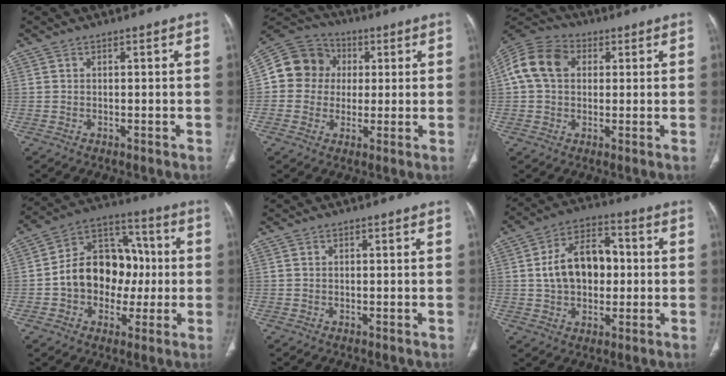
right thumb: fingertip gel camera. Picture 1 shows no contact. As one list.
[{"total": 12.0, "force": [1.4, 11.1, 4.2], "torque": [-0.056, 0.021, 0.014]}, {"total": 12.0, "force": [2.5, 9.0, 7.5], "torque": [-0.141, 0.026, 0.037]}, {"total": 16.4, "force": [-1.1, 12.5, 10.6], "torque": [-0.122, 0.044, -0.020]}, {"total": 0.0}, {"total": 13.4, "force": [0.6, 8.9, 9.9], "torque": [-0.140, 0.025, 0.007]}]